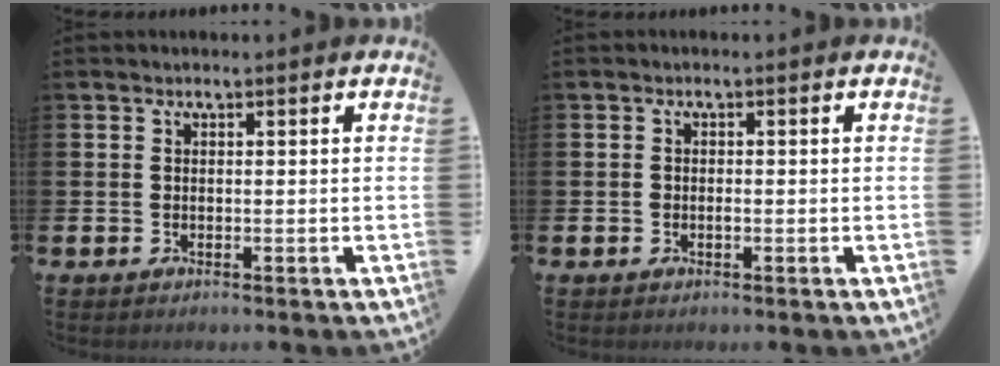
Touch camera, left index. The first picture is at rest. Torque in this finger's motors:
{"motor_torque": [0.09, 0.23, 0.00, 0.03]}